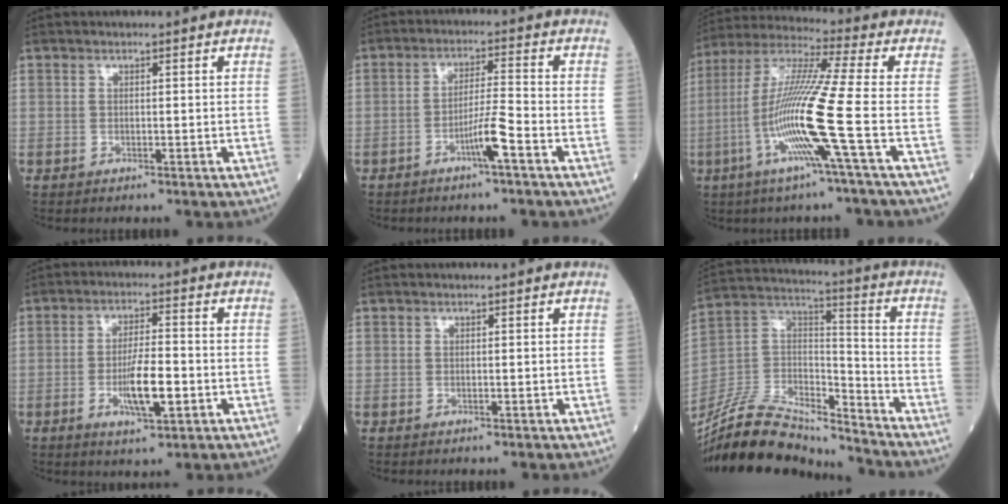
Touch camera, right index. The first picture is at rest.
{"total": 5.2, "force": [-2.8, -0.5, 4.3], "torque": [-0.083, 0.002, -0.052]}
{"total": 14.8, "force": [-4.5, -2.0, 14.0], "torque": [-0.287, -0.012, -0.098]}
{"total": 7.3, "force": [-2.1, 1.4, 6.9], "torque": [-0.129, -0.004, -0.035]}
{"total": 0.0}
{"total": 19.9, "force": [-18.4, 3.5, 6.7], "torque": [-0.142, 0.026, -0.337]}